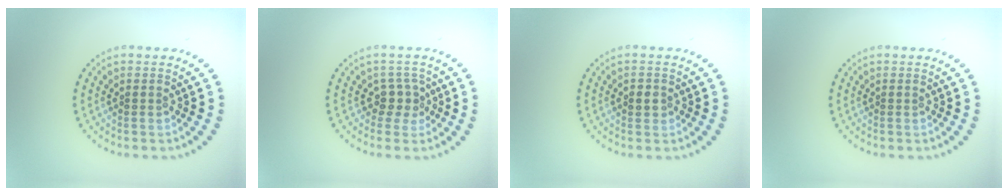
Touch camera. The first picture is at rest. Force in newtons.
{"total": 1.9, "press": 1.4, "slide": 1.2}
{"total": 1.1, "press": 1.0, "slide": 0.2}
{"total": 0.0}